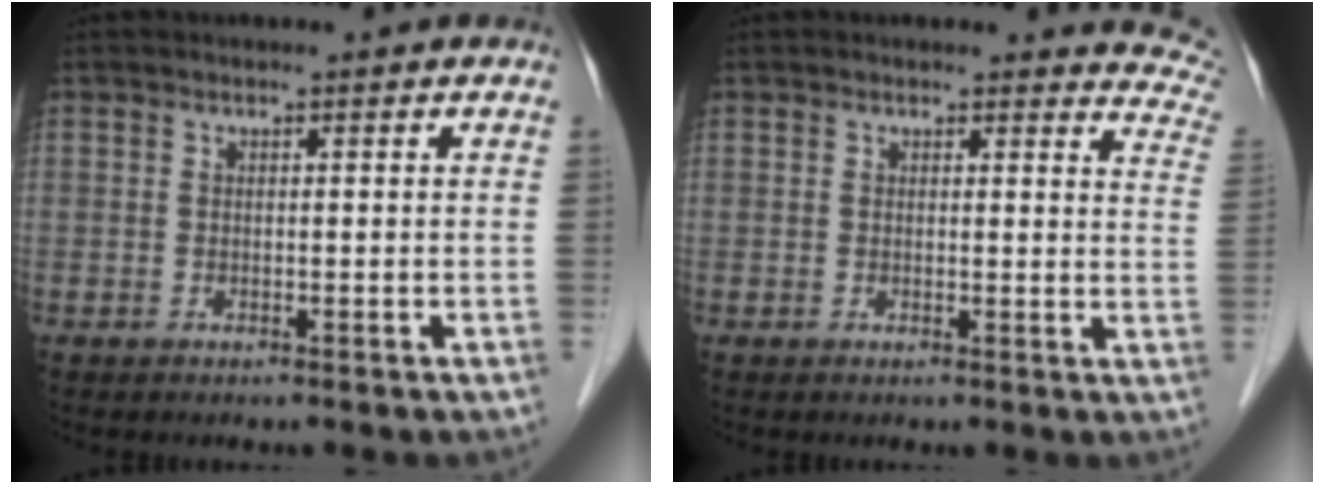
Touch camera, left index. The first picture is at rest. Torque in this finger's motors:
{"motor_torque": [0.42, -0.65, 0.04, 0.00]}